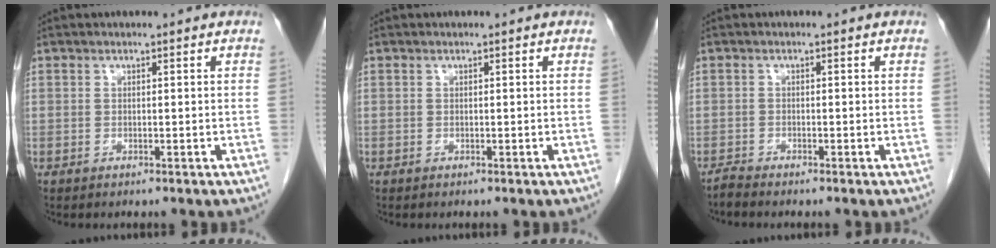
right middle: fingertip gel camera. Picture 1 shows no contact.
{"total": 0.0}
{"total": 1.2, "force": [-1.1, -0.2, 0.1], "torque": [-0.005, -0.004, -0.024]}